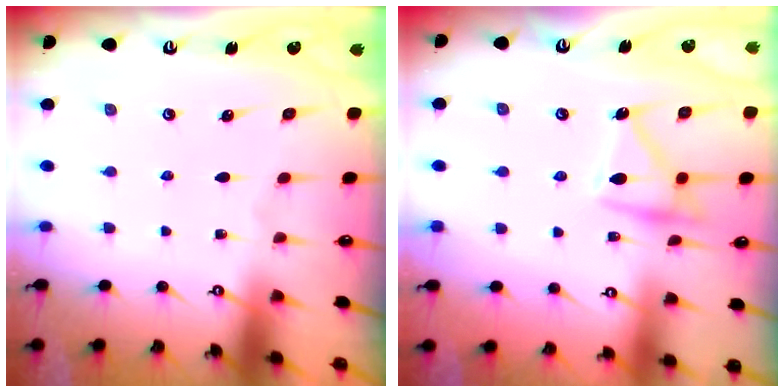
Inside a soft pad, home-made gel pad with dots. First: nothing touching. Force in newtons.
{"total": 13.5, "press": 13.5, "slide": 0.6}